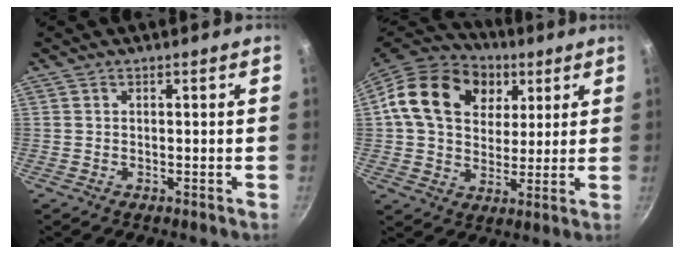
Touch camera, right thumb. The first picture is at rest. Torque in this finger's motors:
{"motor_torque": [0.60, 0.92, 0.71, -0.61, 0.13]}